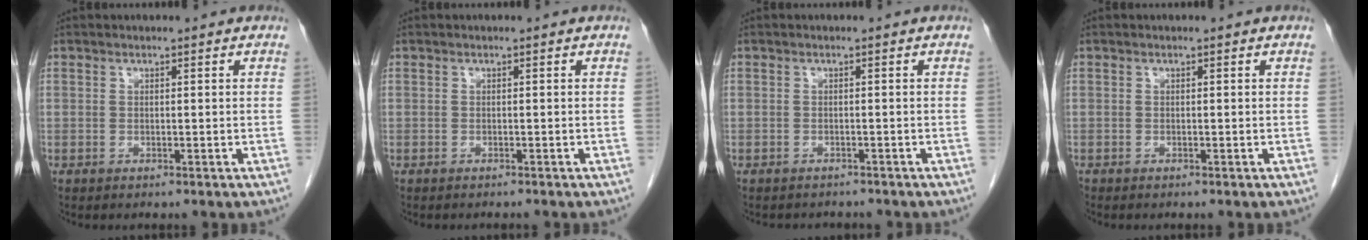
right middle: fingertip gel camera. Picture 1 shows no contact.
{"total": 1.6, "force": [-1.5, 0.1, 0.5], "torque": [-0.008, -0.002, -0.018]}
{"total": 3.6, "force": [-3.3, 1.3, 0.6], "torque": [-0.008, -0.001, -0.042]}
{"total": 0.0}